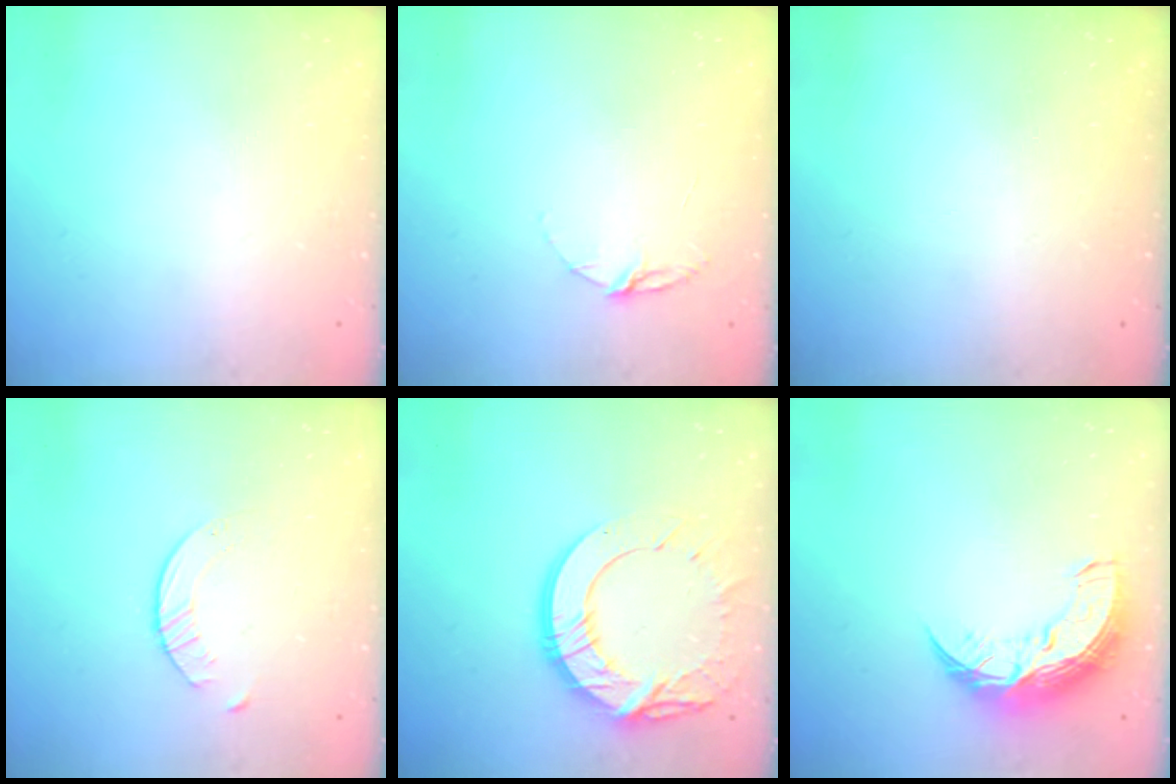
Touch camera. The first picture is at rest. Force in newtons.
{"total": 4.1, "press": 4.1, "slide": 0.3}
{"total": 0.0}
{"total": 2.1, "press": 2.0, "slide": 0.3}
{"total": 16.0, "press": 15.9, "slide": 1.4}
{"total": 11.5, "press": 11.4, "slide": 0.7}